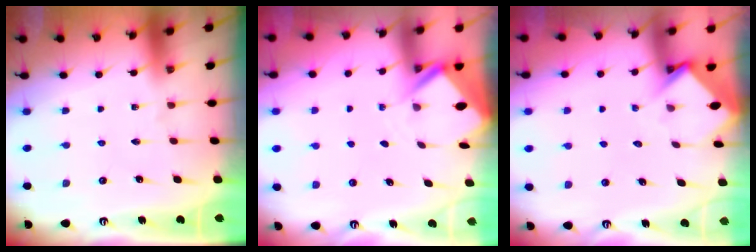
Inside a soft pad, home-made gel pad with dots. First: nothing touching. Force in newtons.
{"total": 2.9, "press": 2.9, "slide": 0.3}
{"total": 3.4, "press": 3.4, "slide": 0.3}